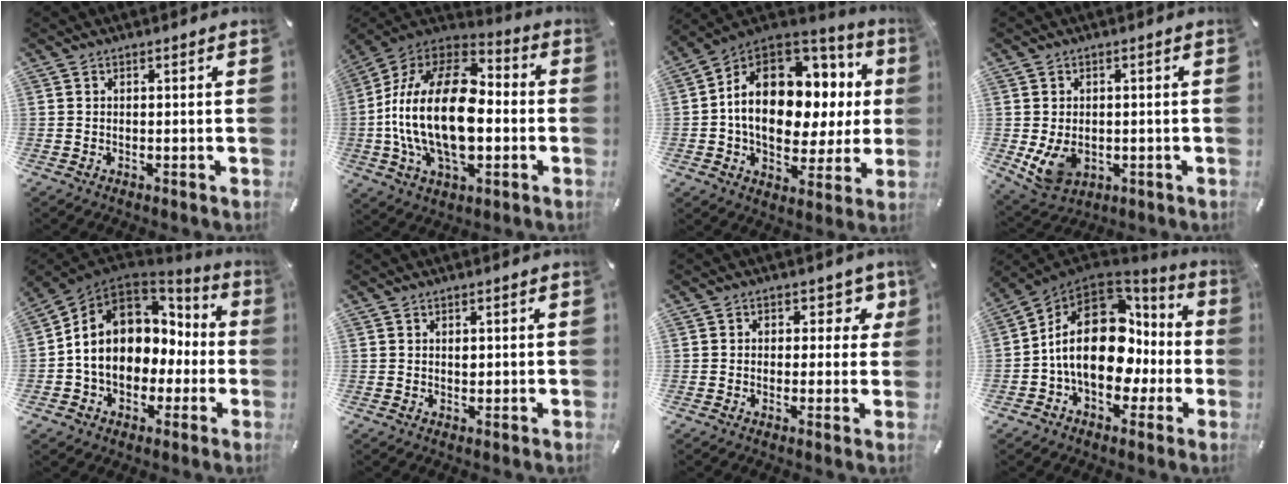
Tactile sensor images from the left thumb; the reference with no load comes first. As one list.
[{"total": 26.9, "force": [-2.8, 15.8, 21.6], "torque": [-0.436, 0.014, -0.045]}, {"total": 18.6, "force": [2.6, 12.7, 13.3], "torque": [-0.210, -0.021, 0.045]}, {"total": 7.0, "force": [-0.6, 5.6, 4.1], "torque": [-0.089, 0.000, -0.011]}, {"total": 13.5, "force": [0.3, 11.4, 7.3], "torque": [-0.138, 0.003, 0.016]}, {"total": 1.7, "force": [0.3, 1.4, 1.0], "torque": [-0.012, 0.000, 0.004]}, {"total": 5.5, "force": [1.7, 4.1, 3.3], "torque": [-0.023, -0.006, 0.022]}, {"total": 21.4, "force": [1.1, 14.3, 15.9], "torque": [-0.279, -0.006, 0.026]}]